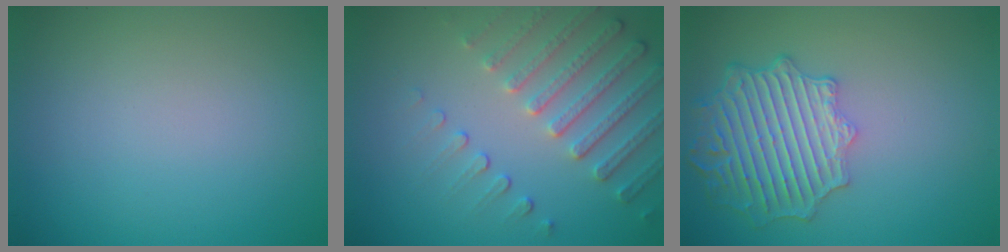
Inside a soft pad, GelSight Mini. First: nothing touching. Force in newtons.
{"total": 4.8, "press": 3.7, "slide": 3.1}
{"total": 6.3, "press": 5.2, "slide": 3.6}